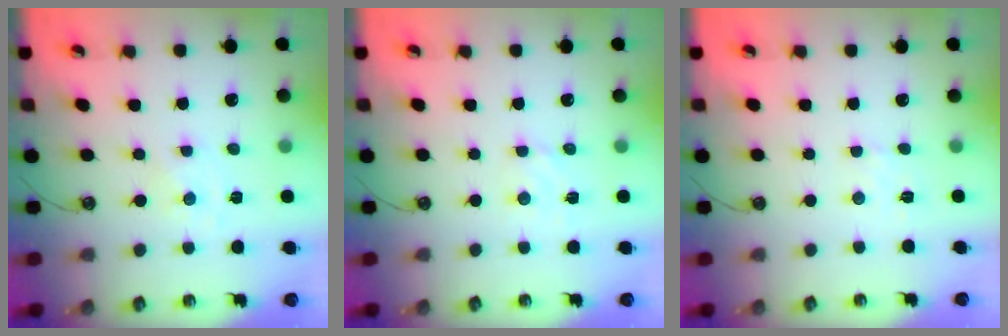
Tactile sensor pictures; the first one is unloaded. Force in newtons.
{"total": 2.7, "press": 2.6, "slide": 0.4}
{"total": 2.8, "press": 2.8, "slide": 0.5}